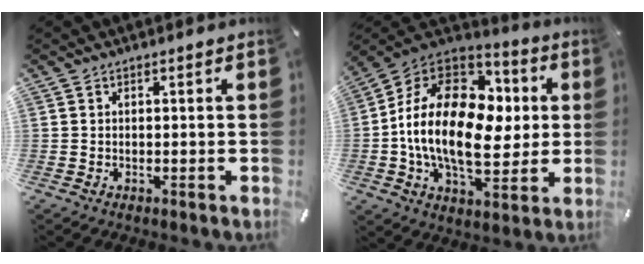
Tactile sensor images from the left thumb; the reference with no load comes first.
{"total": 22.2, "force": [-0.3, 14.3, 16.9], "torque": [-0.335, -0.001, -0.006]}